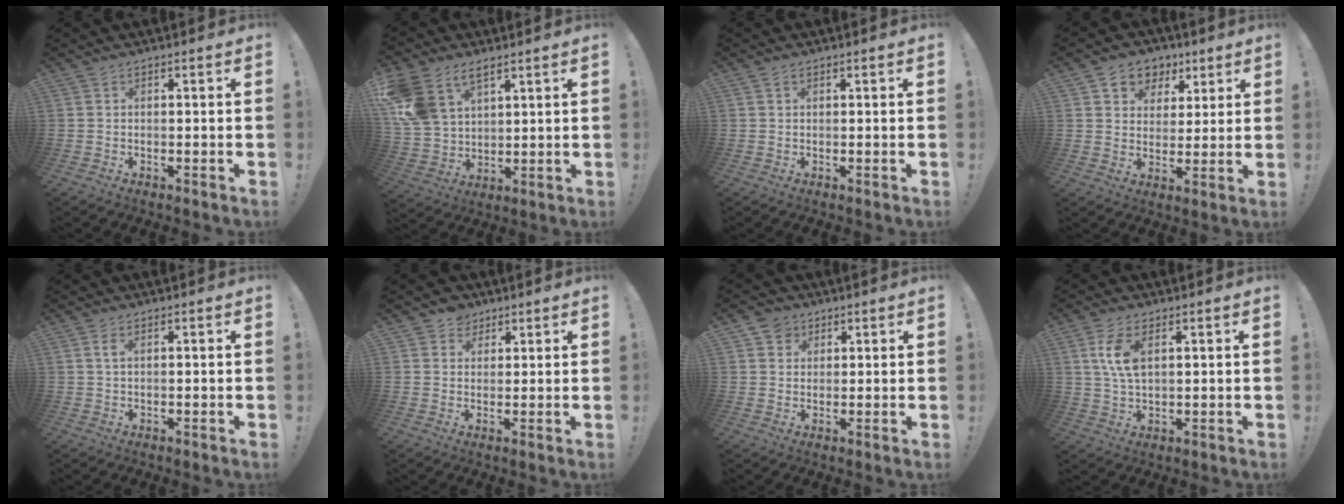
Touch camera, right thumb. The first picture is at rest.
{"total": 13.0, "force": [7.5, 8.3, 6.6], "torque": [-0.148, -0.043, 0.149]}
{"total": 0.6, "force": [0.4, 0.4, 0.3], "torque": [-0.009, 0.002, 0.008]}
{"total": 8.0, "force": [3.9, 6.8, 1.5], "torque": [-0.024, -0.022, 0.079]}
{"total": 1.6, "force": [0.6, 0.4, 1.5], "torque": [-0.028, 0.001, 0.010]}
{"total": 4.5, "force": [2.6, 3.7, 0.2], "torque": [0.002, -0.015, 0.048]}
{"total": 4.8, "force": [3.0, 3.7, 0.4], "torque": [-0.006, -0.018, 0.058]}
{"total": 7.8, "force": [2.7, 3.7, 6.3], "torque": [-0.133, -0.010, 0.043]}